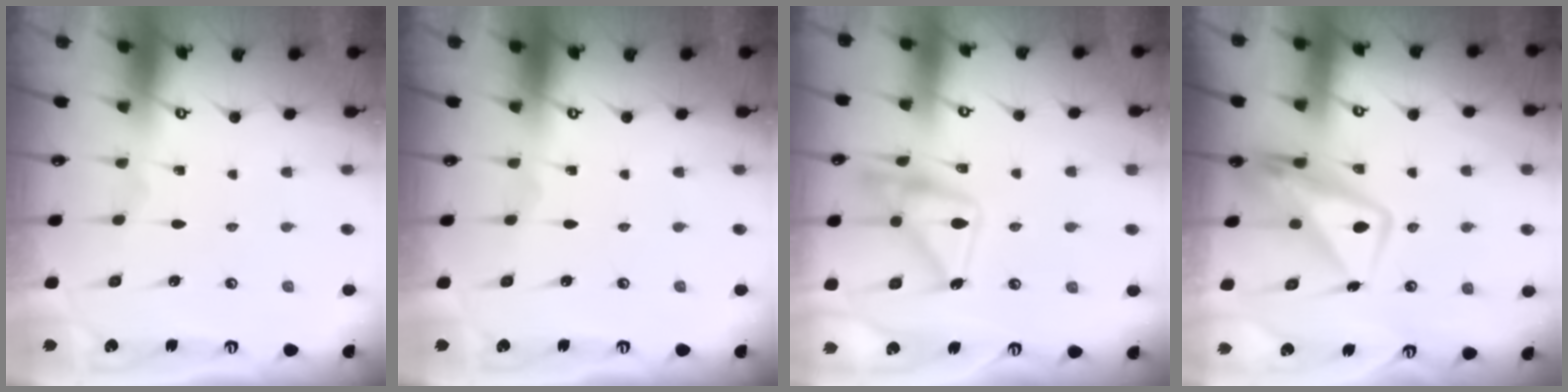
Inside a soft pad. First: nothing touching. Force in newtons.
{"total": 0.0}
{"total": 16.6, "press": 16.6, "slide": 0.9}
{"total": 11.1, "press": 11.1, "slide": 1.0}